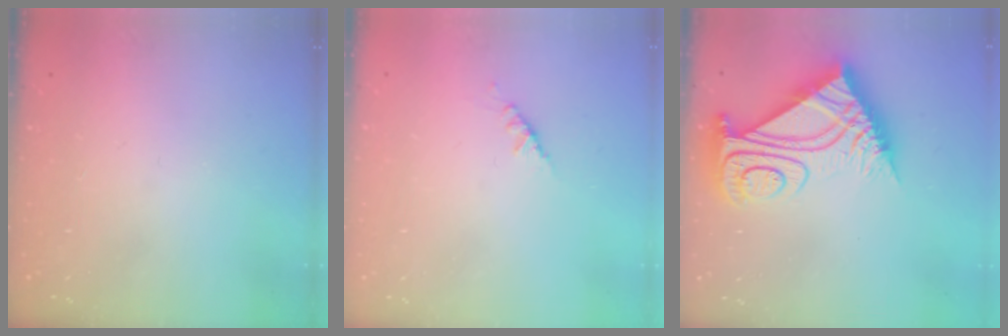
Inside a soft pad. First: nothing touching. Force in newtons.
{"total": 2.6, "press": 2.6, "slide": 0.5}
{"total": 13.2, "press": 13.2, "slide": 1.3}